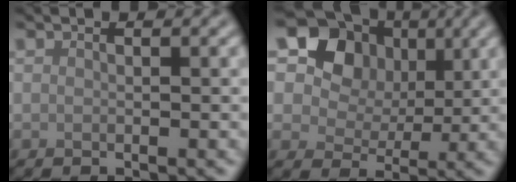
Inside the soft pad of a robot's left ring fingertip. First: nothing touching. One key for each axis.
{"total": 10.9, "fx": 4.3, "fy": 8.4, "fz": 5.5, "tx": -0.105, "ty": 0.029, "tz": 0.054}